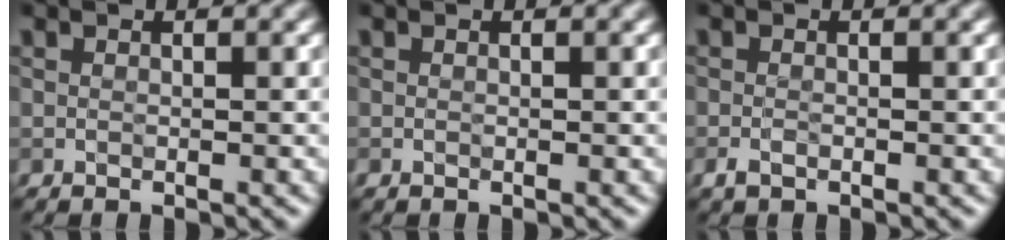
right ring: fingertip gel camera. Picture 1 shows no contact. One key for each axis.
{"total": 0.0}
{"total": 1.1, "fx": -0.6, "fy": 0.4, "fz": 0.8, "tx": -0.018, "ty": -0.002, "tz": -0.013}